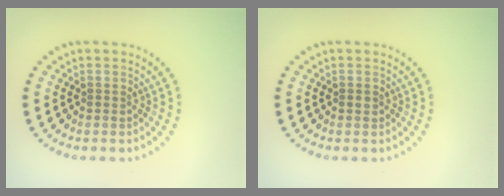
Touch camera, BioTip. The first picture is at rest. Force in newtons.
{"total": 0.6, "press": 0.6, "slide": 0.1}